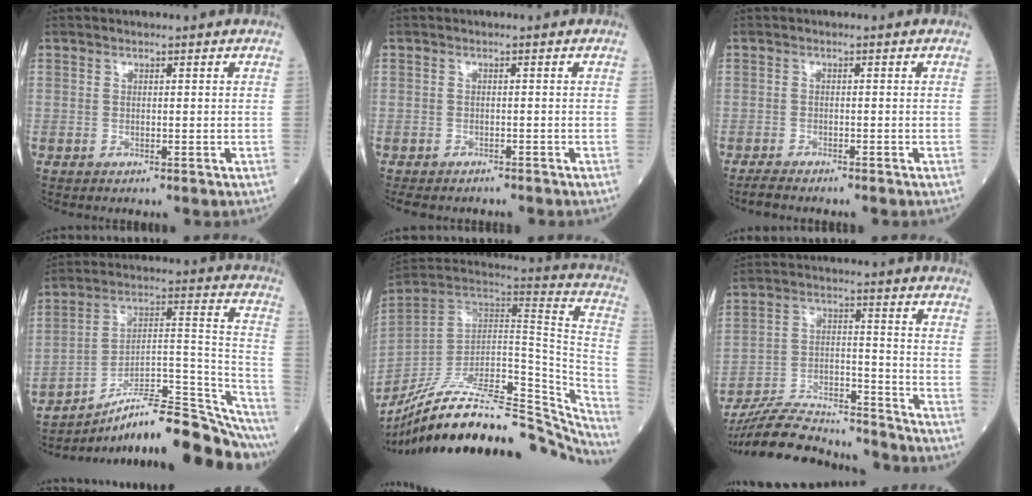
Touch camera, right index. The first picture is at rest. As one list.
[{"total": 5.3, "force": [-4.6, 2.2, 1.5], "torque": [-0.017, -0.001, -0.063]}, {"total": 2.9, "force": [-2.6, 0.3, 1.3], "torque": [-0.027, -0.006, -0.041]}, {"total": 25.1, "force": [-20.7, 3.3, 13.8], "torque": [-0.137, 0.035, -0.312]}, {"total": 36.0, "force": [-30.1, 9.9, 17.1], "torque": [-0.221, -0.017, -0.419]}, {"total": 17.8, "force": [-17.0, 2.5, 4.7], "torque": [-0.098, 0.009, -0.276]}]